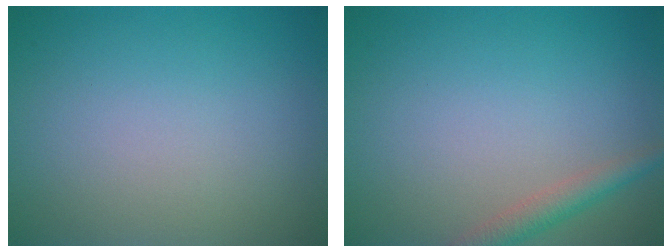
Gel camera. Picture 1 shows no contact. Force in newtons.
{"total": 2.2, "press": 2.2, "slide": 0.1}